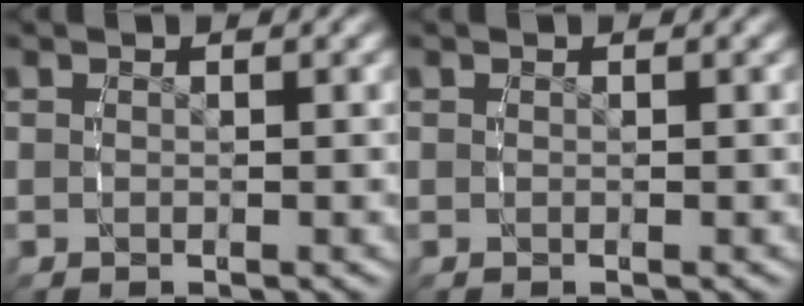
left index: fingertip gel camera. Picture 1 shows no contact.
{"total": 0.0}